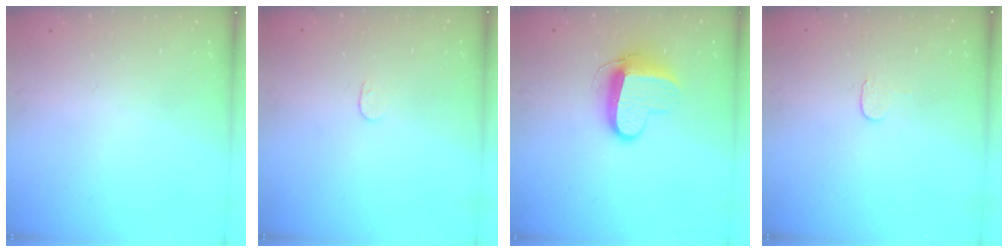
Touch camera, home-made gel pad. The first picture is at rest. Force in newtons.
{"total": 3.3, "press": 3.3, "slide": 0.3}
{"total": 10.5, "press": 10.5, "slide": 0.8}
{"total": 3.8, "press": 3.8, "slide": 0.4}